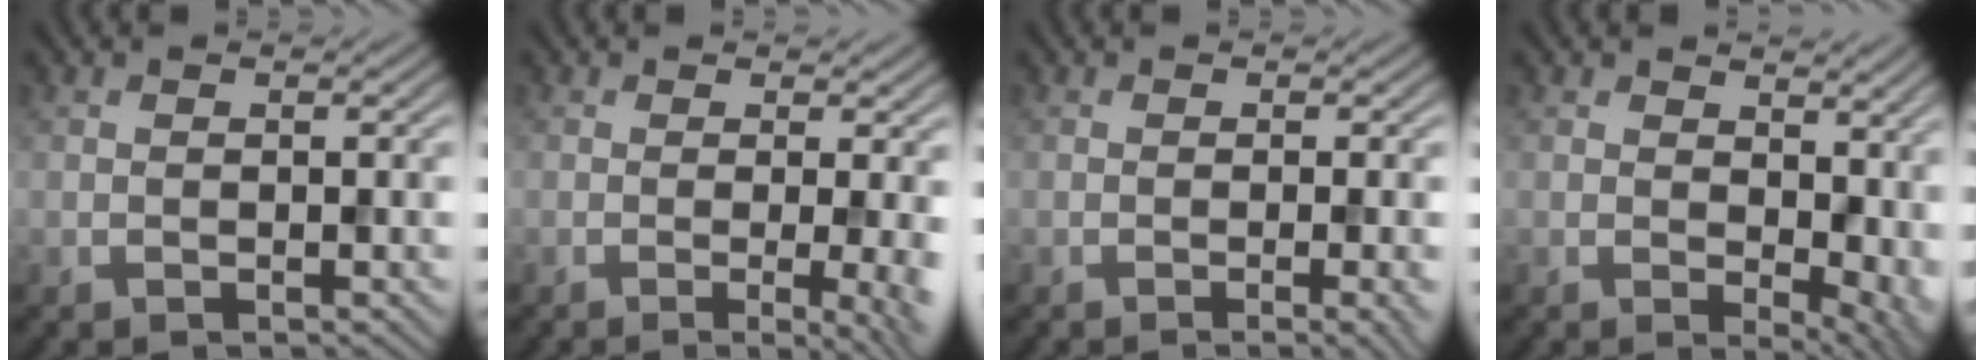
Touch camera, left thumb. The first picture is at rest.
{"total": 4.4, "force": [-0.5, 0.6, 4.3], "torque": [-0.058, -0.008, -0.009]}
{"total": 1.9, "force": [-0.6, -0.3, 1.8], "torque": [-0.021, 0.003, -0.011]}
{"total": 7.2, "force": [1.5, 4.6, 5.4], "torque": [-0.083, -0.017, 0.037]}